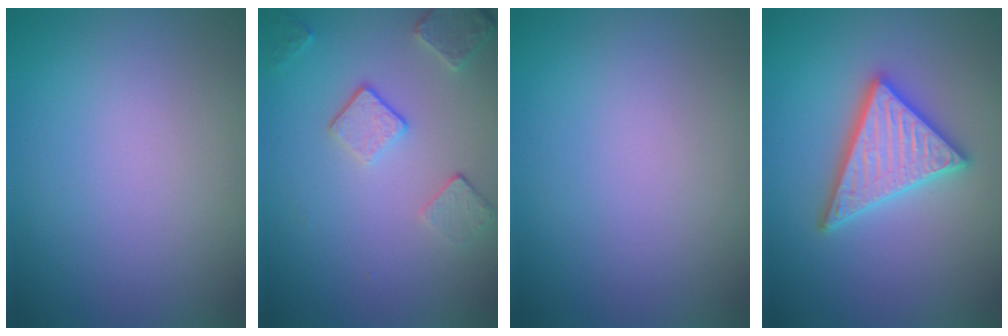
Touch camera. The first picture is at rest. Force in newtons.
{"total": 3.5, "press": 2.8, "slide": 2.1}
{"total": 0.0}
{"total": 4.9, "press": 4.8, "slide": 0.6}